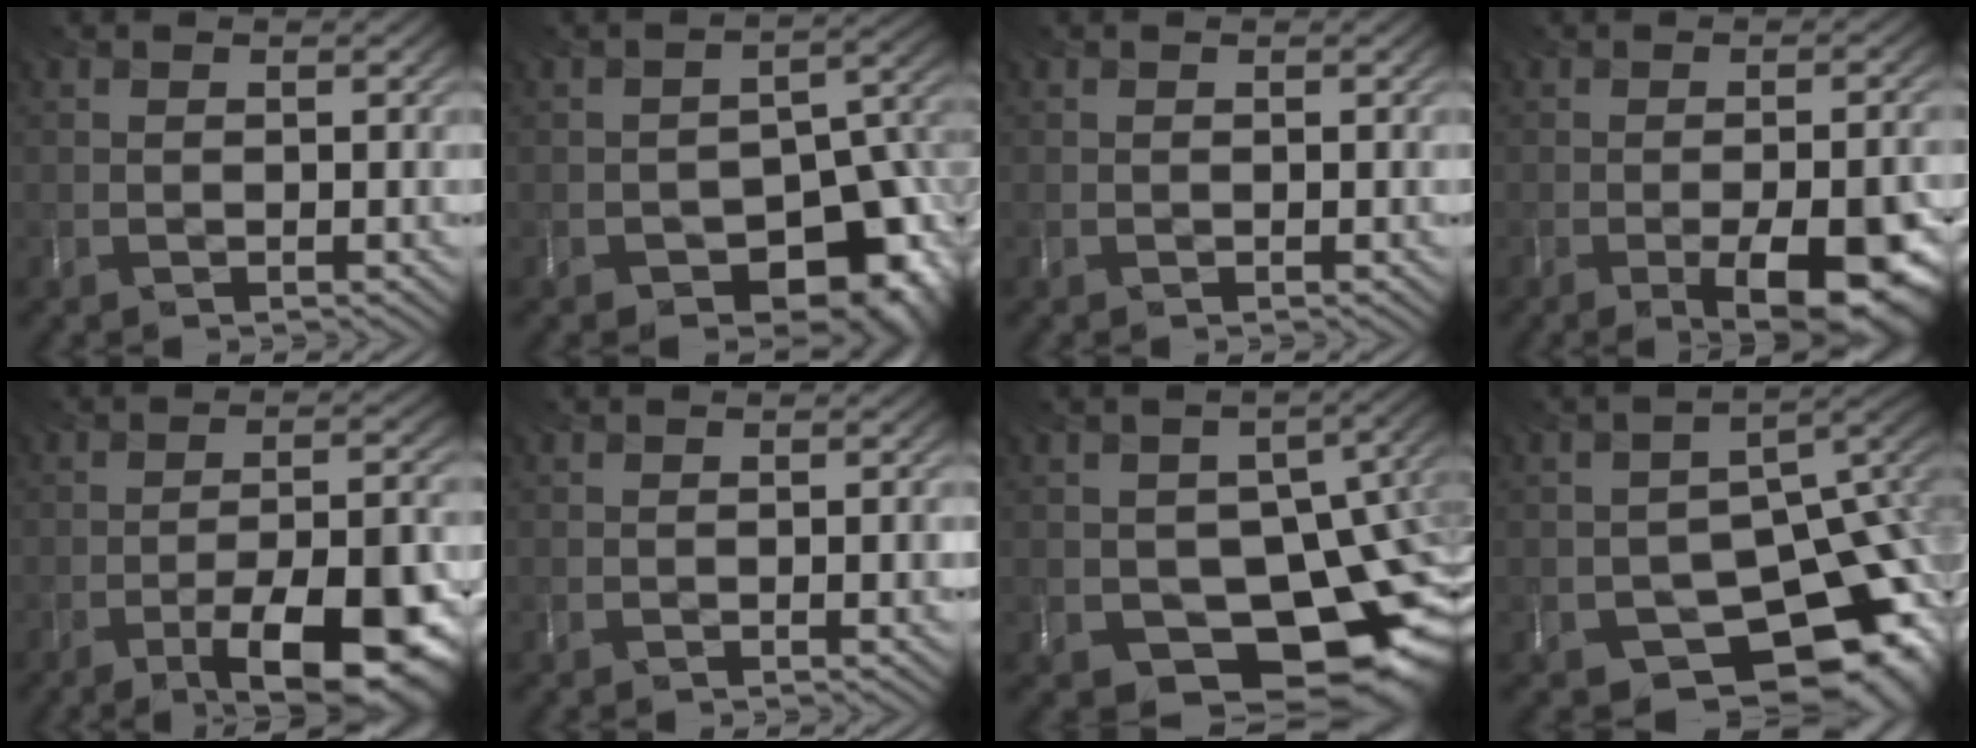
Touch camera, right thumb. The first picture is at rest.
{"total": 11.0, "force": [-6.1, 6.4, 6.5], "torque": [-0.086, -0.041, -0.083]}
{"total": 0.0}
{"total": 11.0, "force": [-4.5, 4.0, 9.3], "torque": [-0.108, -0.021, -0.051]}
{"total": 13.1, "force": [-7.2, 4.0, 10.1], "torque": [-0.141, -0.011, -0.106]}
{"total": 1.4, "force": [-0.2, 0.3, 1.3], "torque": [-0.018, 0.003, 0.000]}
{"total": 16.1, "force": [-6.0, 10.2, 10.9], "torque": [-0.144, -0.016, -0.070]}
{"total": 15.9, "force": [-7.7, 10.3, 9.3], "torque": [-0.115, -0.019, -0.085]}